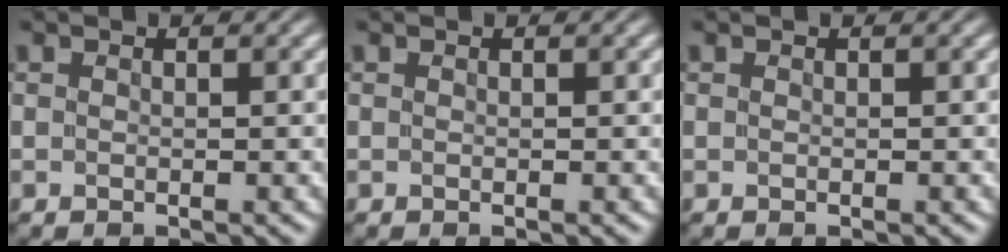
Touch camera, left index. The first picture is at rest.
{"total": 0.0}
{"total": 0.0}